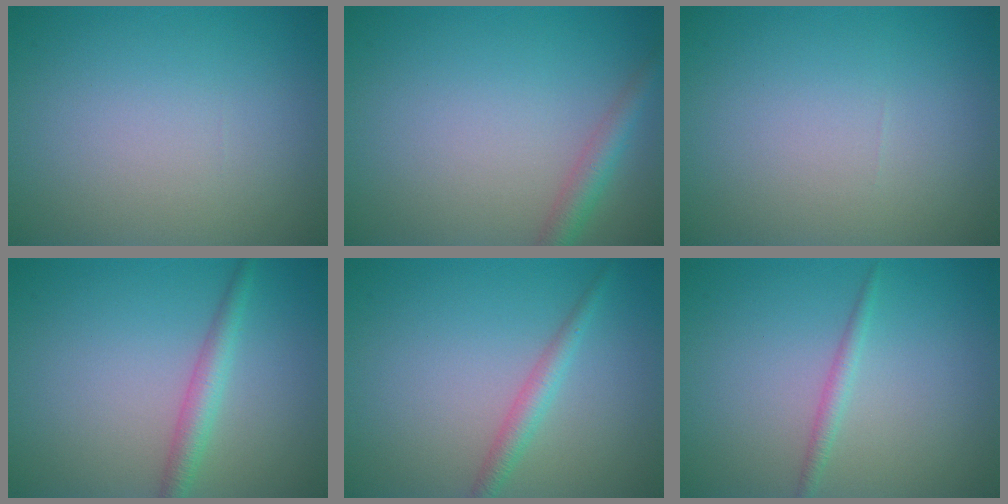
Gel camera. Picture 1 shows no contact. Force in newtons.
{"total": 2.4, "press": 2.4, "slide": 0.2}
{"total": 0.0}
{"total": 2.4, "press": 2.4, "slide": 0.1}
{"total": 2.0, "press": 2.0, "slide": 0.0}
{"total": 1.2, "press": 1.2, "slide": 0.1}